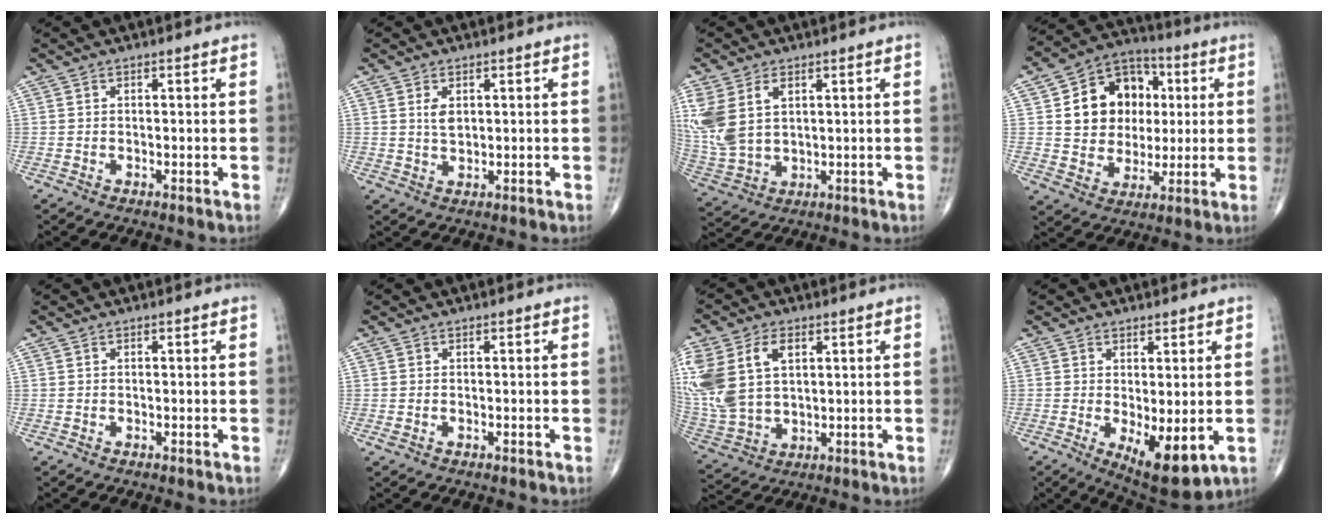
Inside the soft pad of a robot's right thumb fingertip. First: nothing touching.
{"total": 3.1, "force": [0.9, 1.9, 2.3], "torque": [-0.035, -0.006, 0.019]}
{"total": 13.4, "force": [4.1, 8.6, 9.3], "torque": [-0.228, -0.007, 0.097]}
{"total": 15.8, "force": [3.0, 12.8, 8.7], "torque": [-0.096, 0.009, 0.053]}
{"total": 0.0}
{"total": 0.7, "force": [-0.2, 0.4, 0.5], "torque": [-0.017, 0.003, 0.001]}
{"total": 19.8, "force": [5.9, 13.1, 13.6], "torque": [-0.332, 0.010, 0.126]}
{"total": 9.3, "force": [-1.7, 3.5, 8.4], "torque": [-0.121, -0.024, -0.013]}